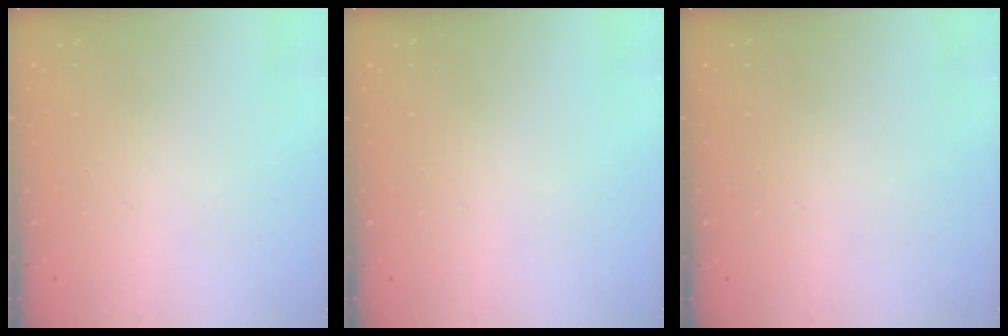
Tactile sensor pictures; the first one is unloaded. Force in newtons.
{"total": 0.0}
{"total": 0.0}